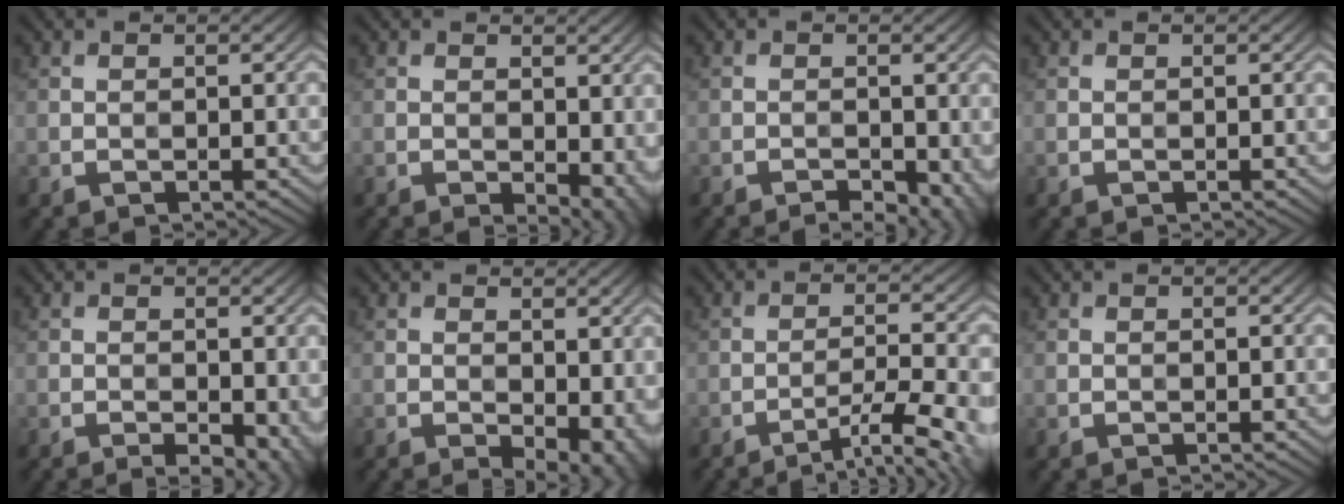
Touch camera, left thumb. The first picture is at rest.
{"total": 4.8, "force": [-1.0, 2.9, 3.8], "torque": [-0.050, -0.013, -0.009]}
{"total": 4.5, "force": [-2.7, 1.9, 3.1], "torque": [-0.051, -0.006, -0.026]}
{"total": 0.0}
{"total": 4.7, "force": [-2.0, 2.1, 3.7], "torque": [-0.051, -0.011, -0.017]}
{"total": 6.1, "force": [-1.4, 3.3, 4.9], "torque": [-0.066, -0.012, -0.015]}
{"total": 8.5, "force": [-5.3, 1.4, 6.5], "torque": [-0.111, 0.010, -0.078]}
{"total": 0.0}